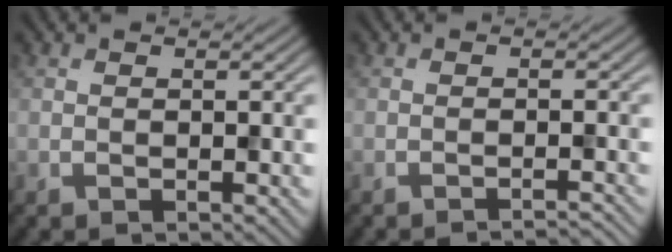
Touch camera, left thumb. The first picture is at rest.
{"total": 1.8, "force": [-1.5, 0.2, 1.0], "torque": [-0.002, 0.002, -0.030]}